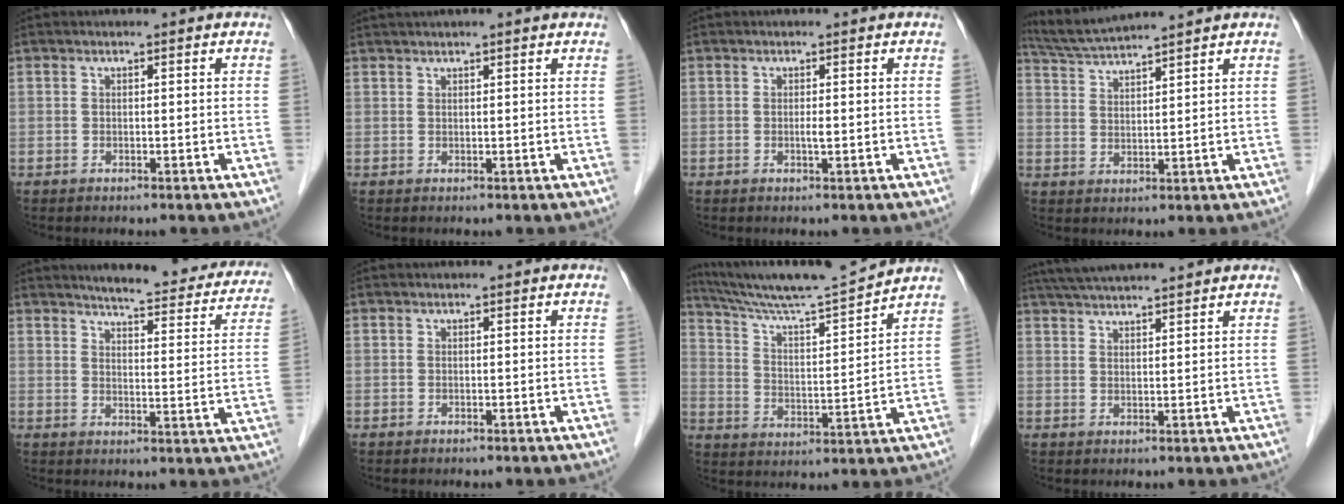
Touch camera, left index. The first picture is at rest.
{"total": 5.8, "force": [5.0, 0.0, 2.9], "torque": [-0.042, 0.040, 0.069]}
{"total": 0.6, "force": [0.1, 0.0, 0.6], "torque": [-0.015, -0.002, 0.003]}
{"total": 7.7, "force": [7.2, -1.3, 2.4], "torque": [-0.054, 0.020, 0.136]}
{"total": 19.7, "force": [17.8, 3.6, 7.7], "torque": [-0.079, -0.039, 0.198]}
{"total": 0.7, "force": [0.7, 0.1, 0.2], "torque": [-0.006, 0.009, 0.010]}
{"total": 13.7, "force": [13.0, -1.6, 4.2], "torque": [-0.085, -0.017, 0.218]}
{"total": 10.8, "force": [9.8, 0.2, 4.5], "torque": [-0.083, 0.037, 0.150]}